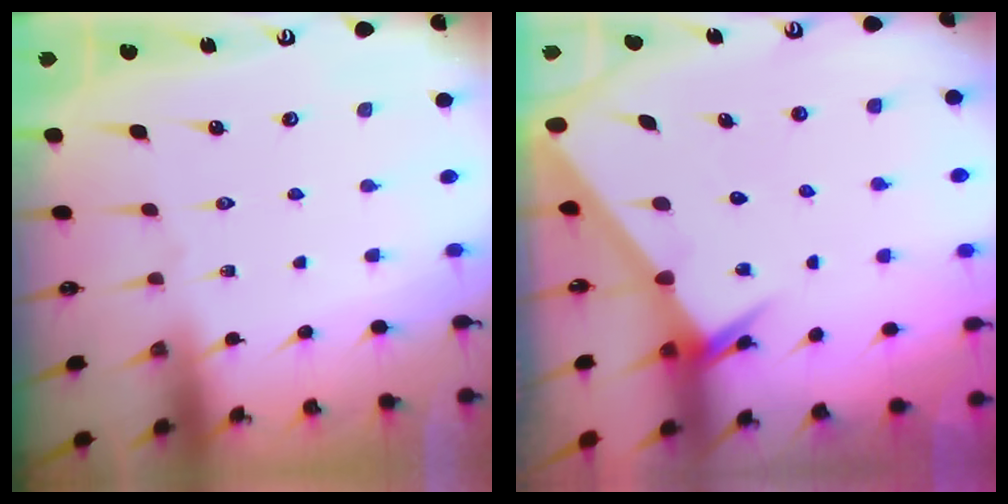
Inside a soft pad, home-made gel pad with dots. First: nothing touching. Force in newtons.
{"total": 3.0, "press": 3.0, "slide": 0.1}